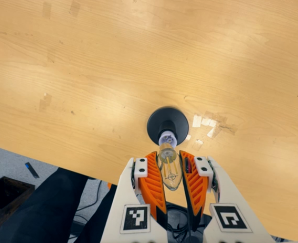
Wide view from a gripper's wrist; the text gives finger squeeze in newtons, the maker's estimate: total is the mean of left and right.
{"total": 22.9, "left": 26.9, "right": 18.9}